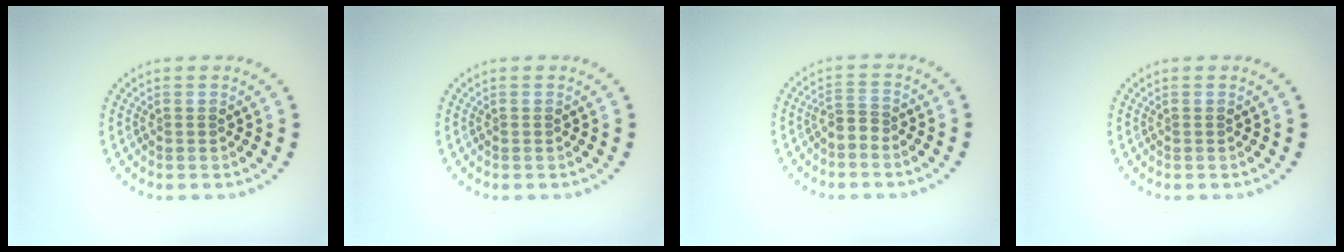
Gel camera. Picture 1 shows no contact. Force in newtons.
{"total": 0.0}
{"total": 1.8, "press": 1.2, "slide": 1.2}
{"total": 0.0}